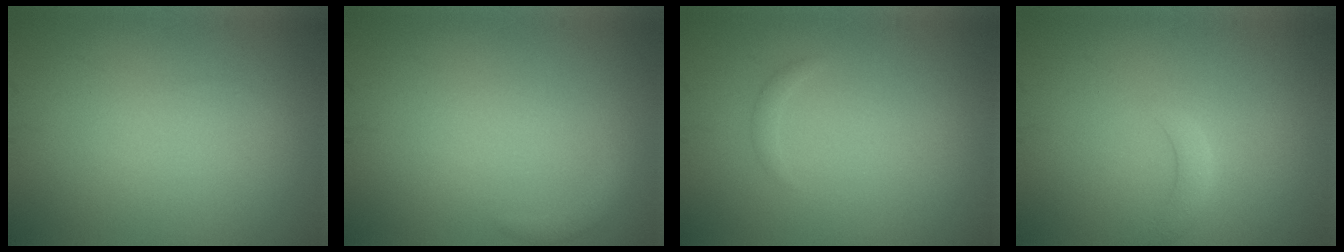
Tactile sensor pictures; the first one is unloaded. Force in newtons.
{"total": 1.0, "press": 1.0, "slide": 0.0}
{"total": 0.6, "press": 0.6, "slide": 0.1}
{"total": 1.8, "press": 1.8, "slide": 0.1}